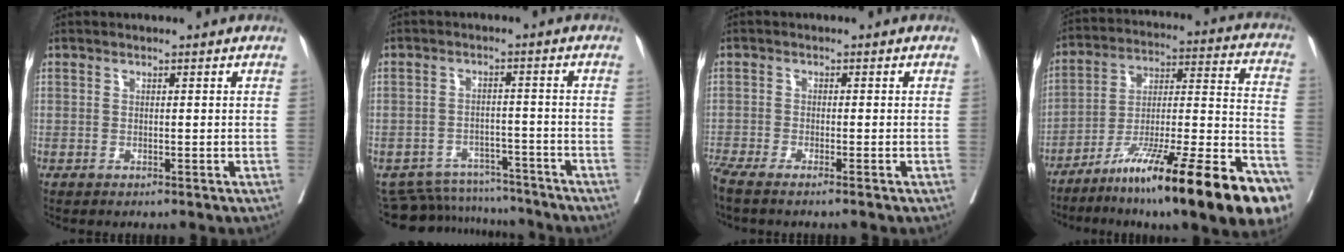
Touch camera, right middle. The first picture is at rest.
{"total": 10.0, "force": [-9.6, 2.6, 0.4], "torque": [-0.004, 0.010, -0.136]}
{"total": 4.6, "force": [-3.8, -0.5, 2.5], "torque": [-0.037, -0.003, -0.070]}
{"total": 29.4, "force": [-18.7, 3.1, 22.5], "torque": [-0.259, -0.006, -0.302]}